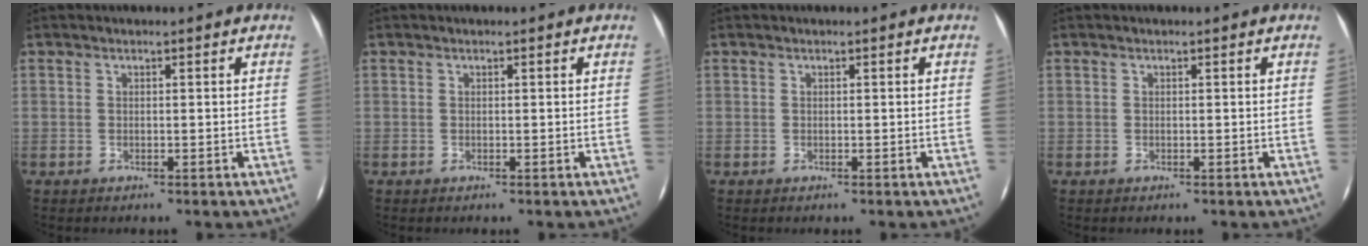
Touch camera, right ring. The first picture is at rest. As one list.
[{"total": 0.0}, {"total": 0.0}, {"total": 0.0}]